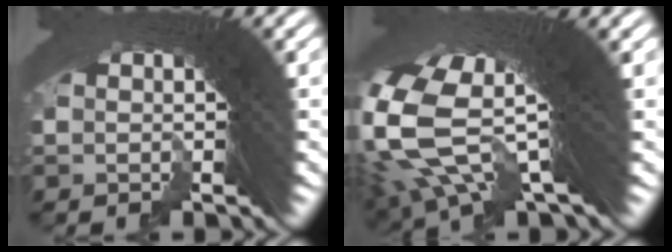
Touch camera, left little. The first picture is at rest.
{"total": 11.8, "force": [3.1, 5.9, 9.7], "torque": [-0.212, -0.002, 0.051]}